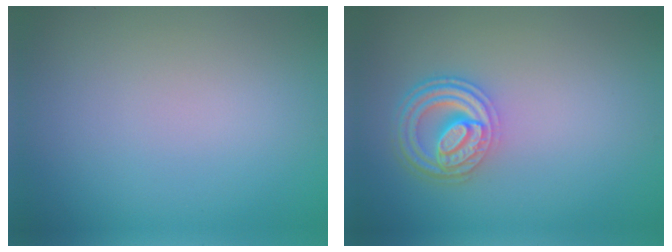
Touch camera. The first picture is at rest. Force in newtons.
{"total": 4.5, "press": 3.5, "slide": 2.7}